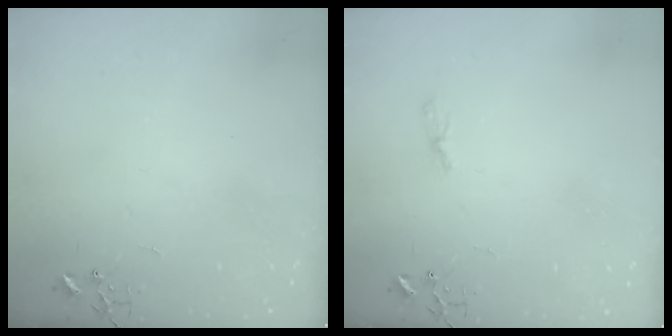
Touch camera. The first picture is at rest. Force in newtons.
{"total": 4.4, "press": 4.4, "slide": 0.6}